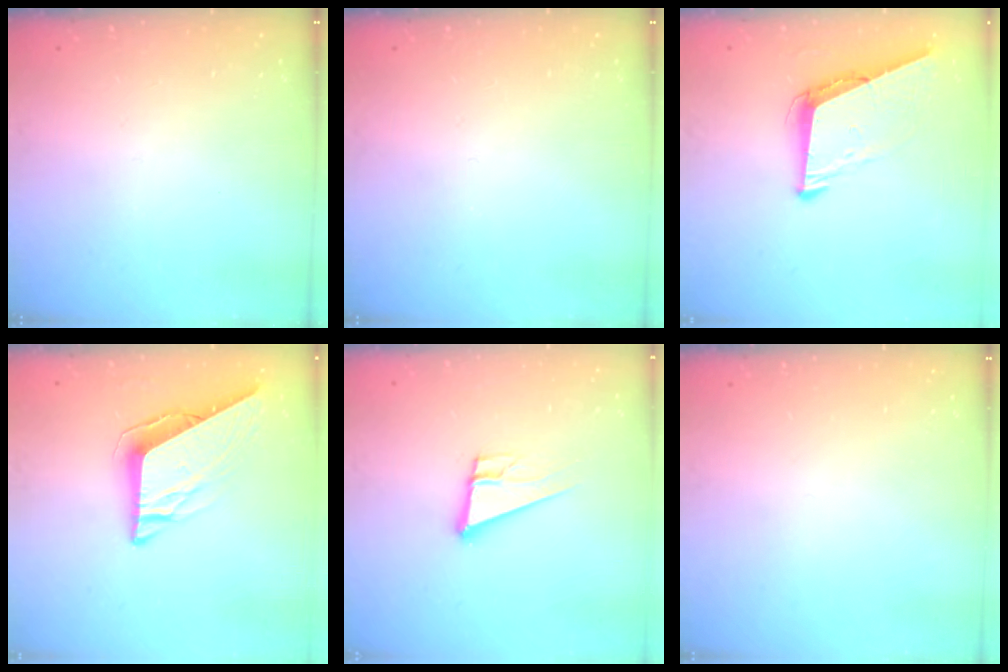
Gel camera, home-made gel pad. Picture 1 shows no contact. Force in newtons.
{"total": 0.0}
{"total": 7.4, "press": 7.3, "slide": 1.4}
{"total": 9.8, "press": 9.7, "slide": 1.1}
{"total": 10.6, "press": 10.1, "slide": 3.3}
{"total": 0.0}